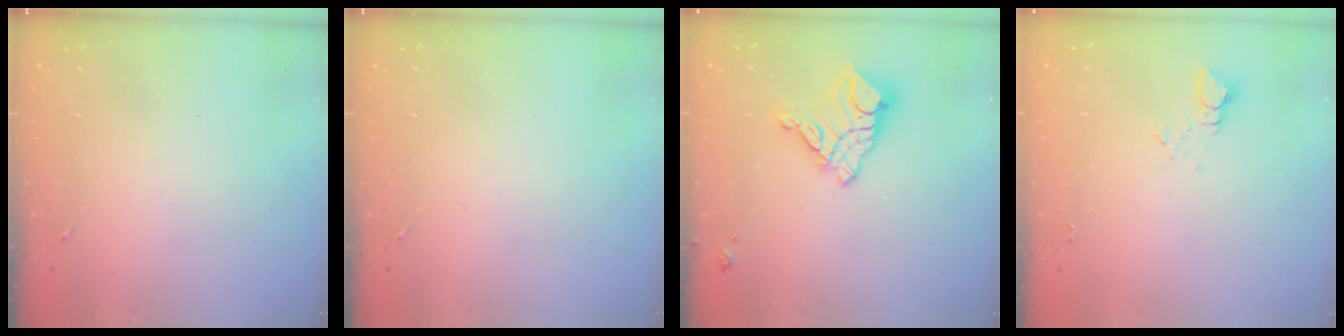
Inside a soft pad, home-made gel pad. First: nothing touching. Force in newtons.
{"total": 0.0}
{"total": 12.6, "press": 12.5, "slide": 1.1}
{"total": 4.2, "press": 4.2, "slide": 0.4}